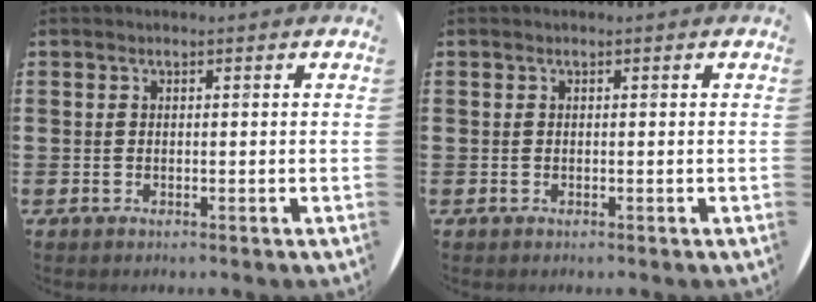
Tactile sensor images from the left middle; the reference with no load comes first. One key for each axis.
{"total": 0.0}